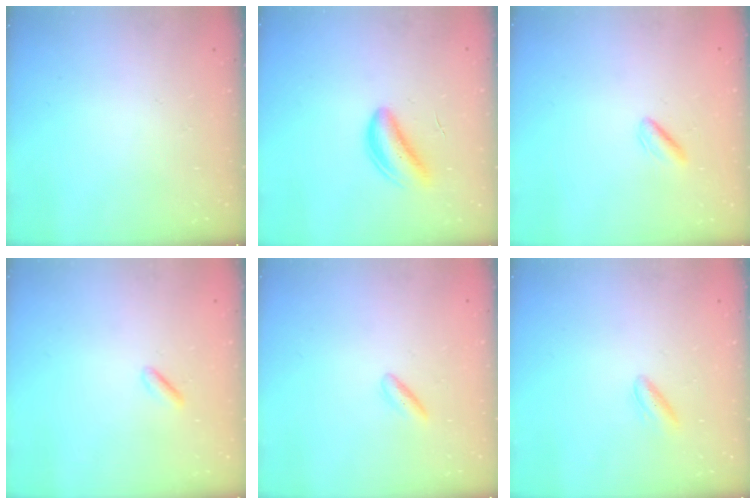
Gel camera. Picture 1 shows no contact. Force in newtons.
{"total": 6.3, "press": 6.1, "slide": 1.6}
{"total": 1.1, "press": 0.8, "slide": 0.8}
{"total": 0.6, "press": 0.2, "slide": 0.6}
{"total": 2.6, "press": 2.4, "slide": 1.0}
{"total": 2.9, "press": 2.8, "slide": 0.9}